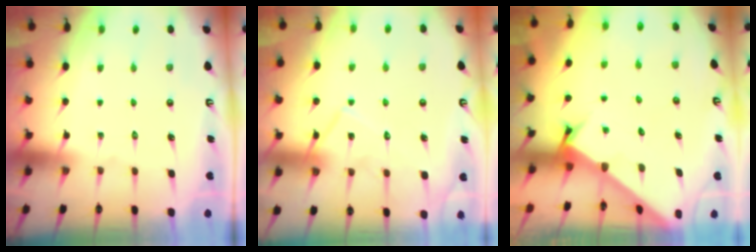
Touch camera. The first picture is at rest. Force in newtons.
{"total": 12.9, "press": 12.9, "slide": 0.9}
{"total": 2.8, "press": 2.8, "slide": 0.3}